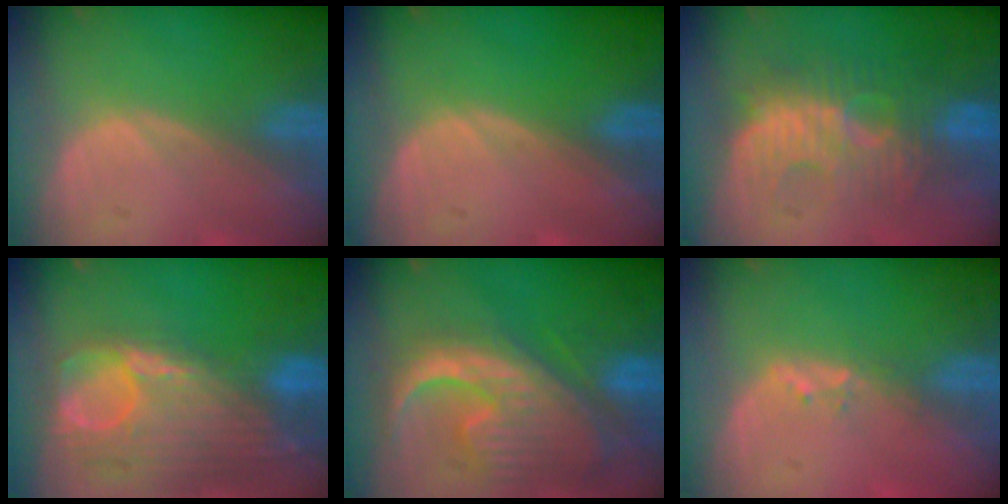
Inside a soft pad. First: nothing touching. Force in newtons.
{"total": 0.0}
{"total": 9.0, "press": 8.9, "slide": 1.6}
{"total": 12.7, "press": 10.7, "slide": 6.8}
{"total": 13.1, "press": 11.2, "slide": 6.7}
{"total": 1.7, "press": 1.5, "slide": 0.9}